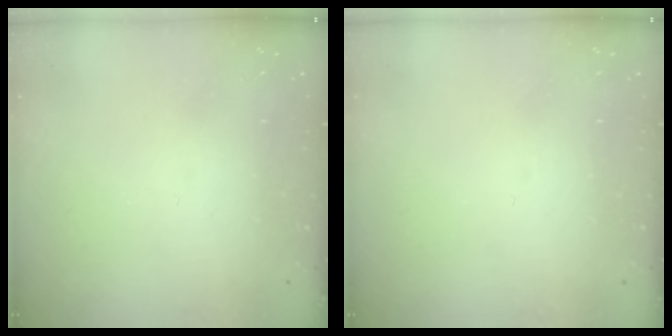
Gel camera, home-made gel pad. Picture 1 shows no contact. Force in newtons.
{"total": 0.0}